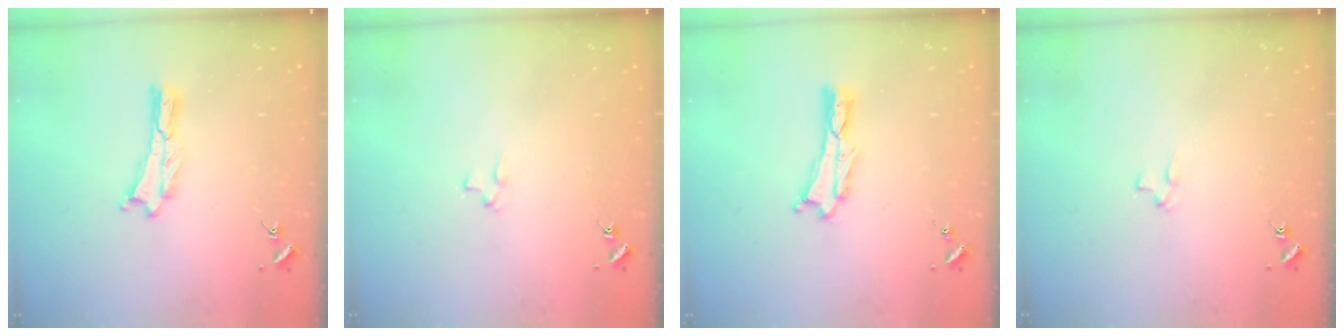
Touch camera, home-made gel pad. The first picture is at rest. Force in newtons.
{"total": 1.9, "press": 1.9, "slide": 0.2}
{"total": 0.0}
{"total": 1.9, "press": 1.9, "slide": 0.2}